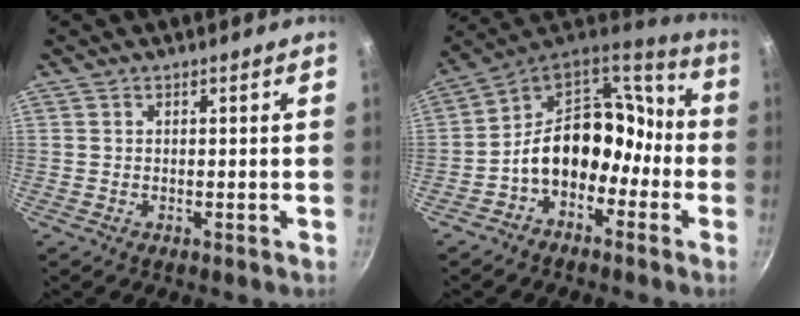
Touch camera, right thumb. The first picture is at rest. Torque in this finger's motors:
{"motor_torque": [2.59, 2.41, 1.44, -1.02, 0.12]}